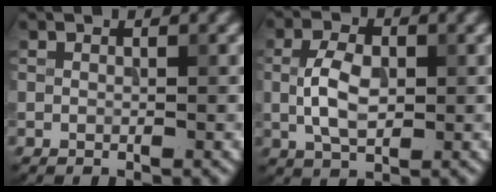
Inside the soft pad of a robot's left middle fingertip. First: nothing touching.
{"total": 4.3, "force": [0.0, 2.5, 3.4], "torque": [-0.075, 0.003, 0.000]}